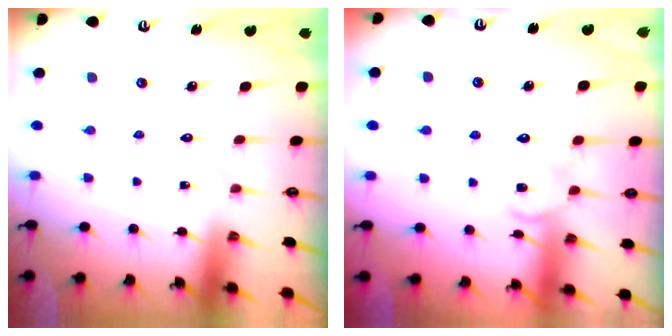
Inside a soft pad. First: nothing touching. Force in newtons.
{"total": 10.4, "press": 10.4, "slide": 0.6}